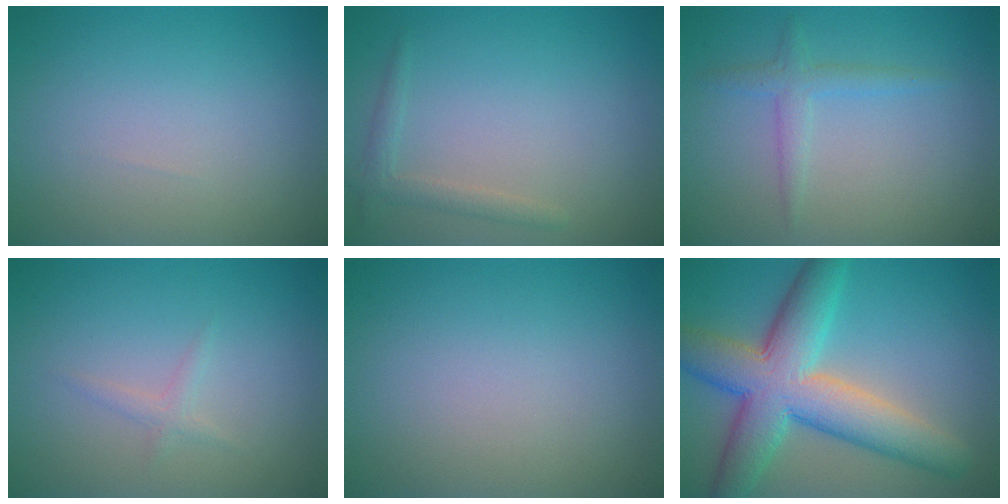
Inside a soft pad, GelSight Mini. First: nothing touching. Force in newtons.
{"total": 1.5, "press": 1.5, "slide": 0.1}
{"total": 1.8, "press": 1.7, "slide": 0.1}
{"total": 1.0, "press": 1.0, "slide": 0.1}
{"total": 0.0}
{"total": 9.7, "press": 9.7, "slide": 0.4}